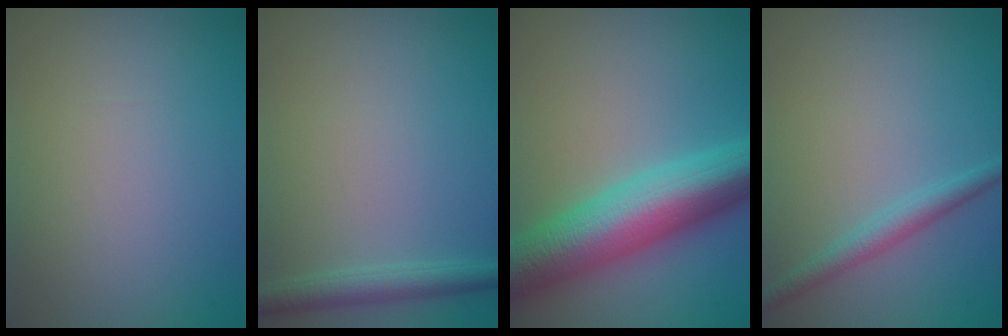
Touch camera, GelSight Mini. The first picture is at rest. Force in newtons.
{"total": 2.3, "press": 2.3, "slide": 0.1}
{"total": 9.6, "press": 9.6, "slide": 0.1}
{"total": 2.1, "press": 2.1, "slide": 0.1}